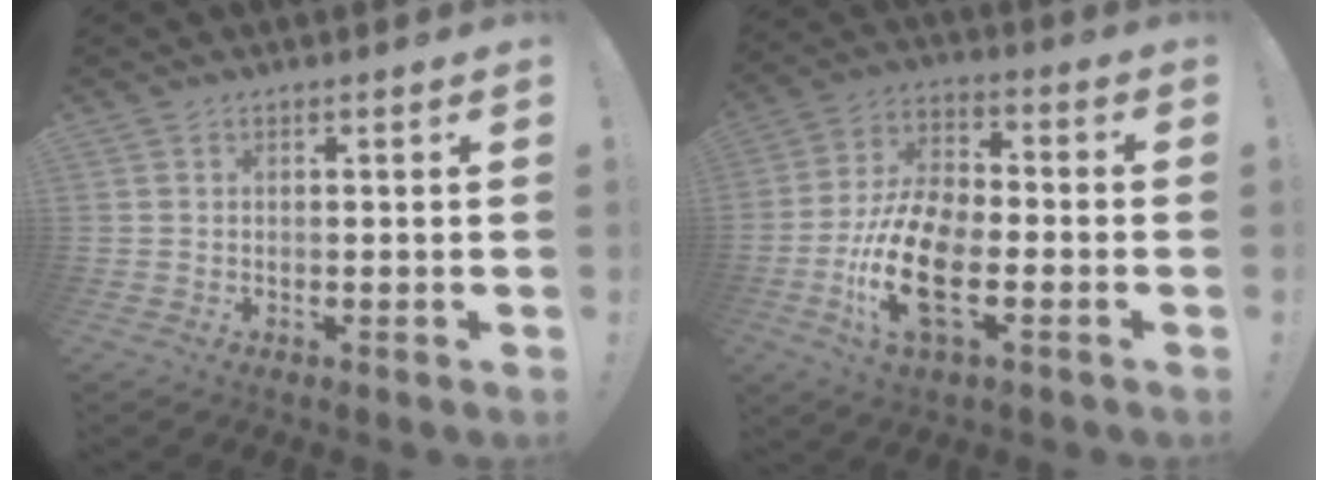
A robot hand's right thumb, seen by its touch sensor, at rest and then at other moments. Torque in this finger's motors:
{"motor_torque": [1.06, 1.11, 1.48, -0.54, 0.51]}